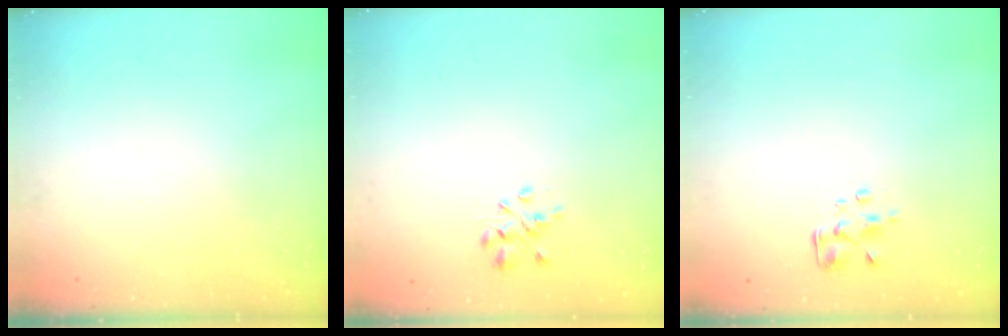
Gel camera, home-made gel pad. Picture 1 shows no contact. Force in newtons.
{"total": 2.7, "press": 2.5, "slide": 1.0}
{"total": 2.4, "press": 2.3, "slide": 0.6}